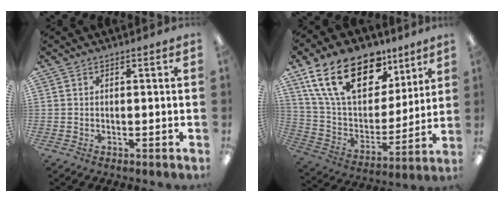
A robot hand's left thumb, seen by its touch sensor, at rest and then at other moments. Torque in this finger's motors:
{"motor_torque": [2.60, 2.41, 1.44, -1.34, 0.52]}